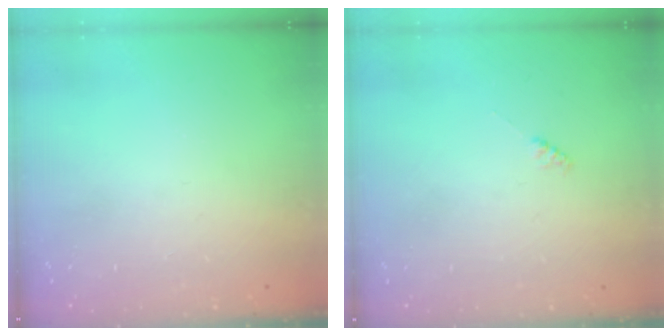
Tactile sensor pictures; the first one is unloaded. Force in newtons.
{"total": 1.9, "press": 1.9, "slide": 0.3}